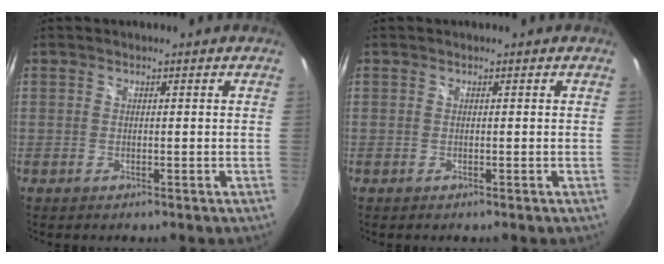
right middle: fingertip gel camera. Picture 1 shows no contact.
{"total": 0.0}